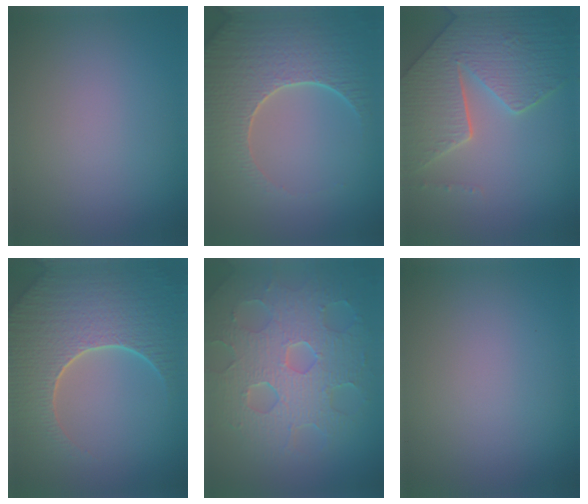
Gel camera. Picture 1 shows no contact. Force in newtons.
{"total": 7.3, "press": 5.8, "slide": 4.3}
{"total": 8.5, "press": 6.1, "slide": 5.9}
{"total": 9.4, "press": 6.6, "slide": 6.6}
{"total": 8.5, "press": 6.1, "slide": 6.0}
{"total": 0.0}